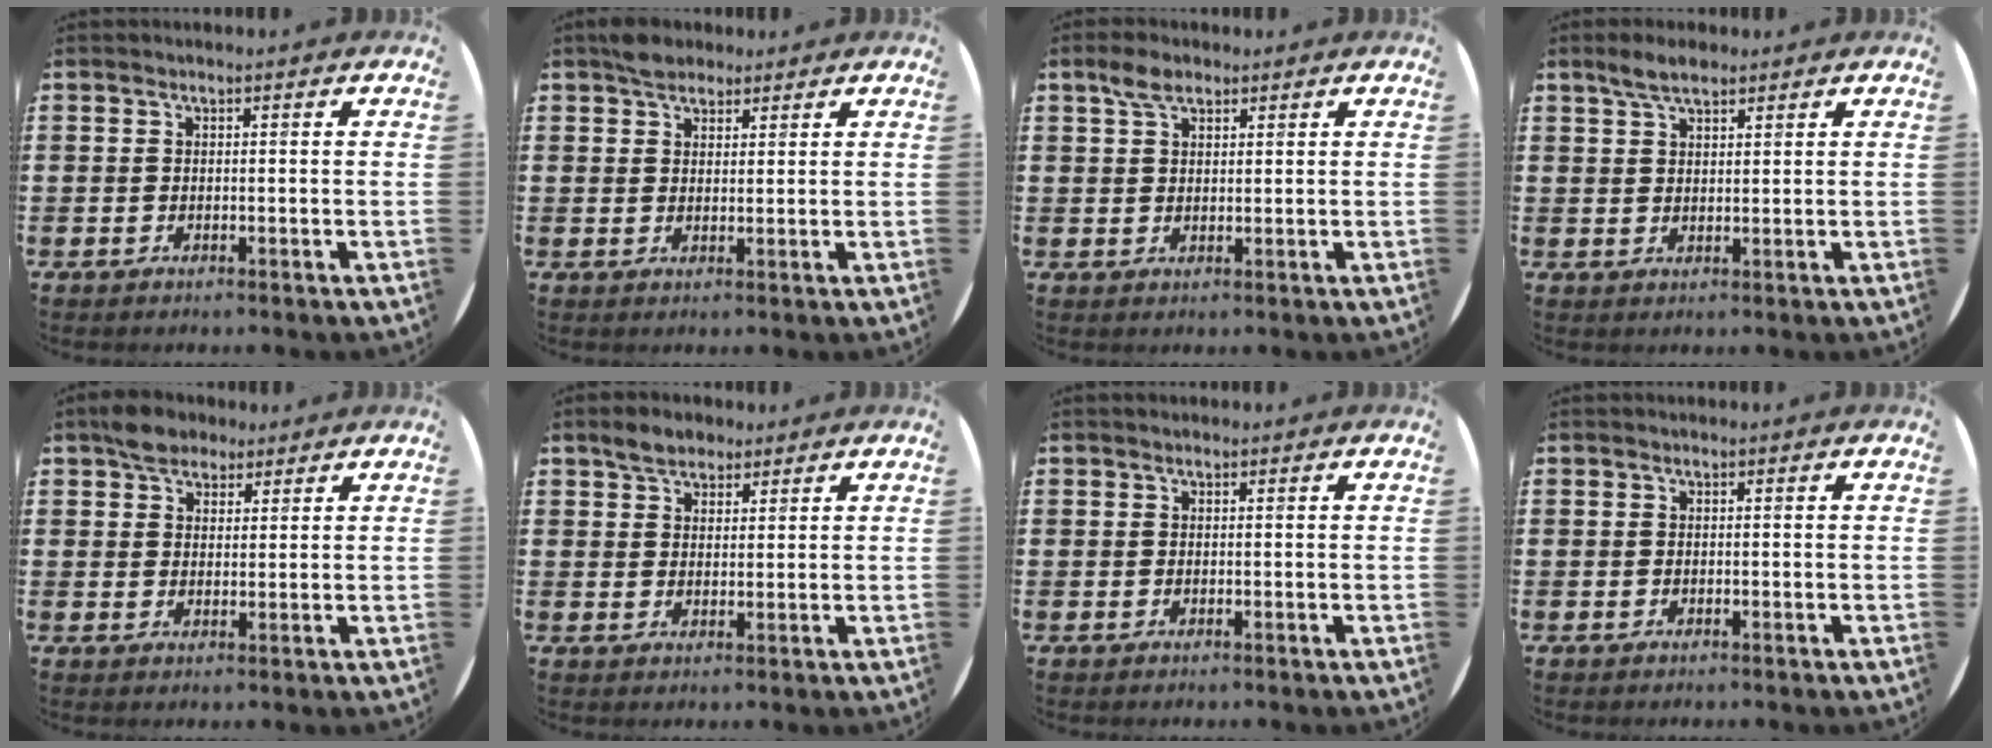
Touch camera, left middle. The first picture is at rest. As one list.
[{"total": 2.9, "force": [2.5, 1.4, 0.3], "torque": [-0.004, 0.004, 0.048]}, {"total": 3.5, "force": [2.5, 1.8, 1.8], "torque": [-0.031, 0.004, 0.043]}, {"total": 3.6, "force": [2.9, 1.2, 1.8], "torque": [-0.032, 0.003, 0.051]}, {"total": 3.9, "force": [3.2, 2.2, 0.8], "torque": [-0.018, 0.007, 0.060]}, {"total": 3.4, "force": [2.9, 1.7, 0.7], "torque": [-0.012, 0.005, 0.054]}, {"total": 0.0}, {"total": 0.0}]